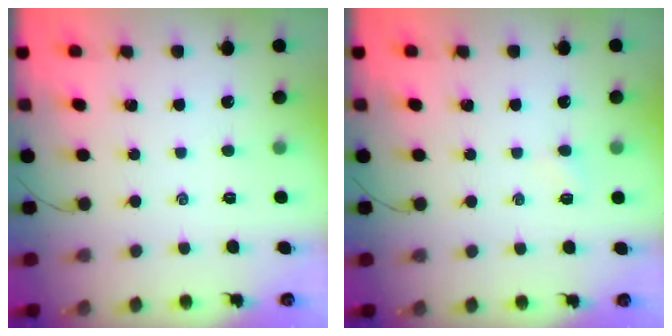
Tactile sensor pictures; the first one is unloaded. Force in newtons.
{"total": 1.6, "press": 1.5, "slide": 0.5}